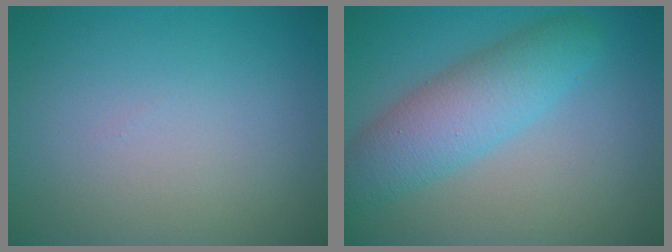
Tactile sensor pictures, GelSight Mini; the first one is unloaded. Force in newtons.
{"total": 5.6, "press": 5.6, "slide": 0.3}